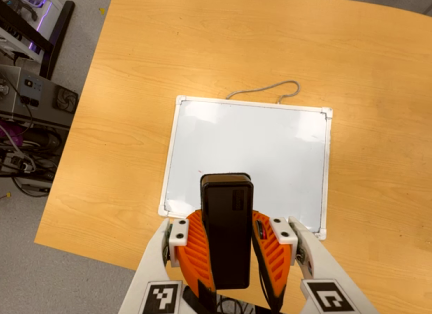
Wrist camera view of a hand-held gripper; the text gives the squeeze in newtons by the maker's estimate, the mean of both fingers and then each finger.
{"total": 8.7, "left": 7.4, "right": 10.0}